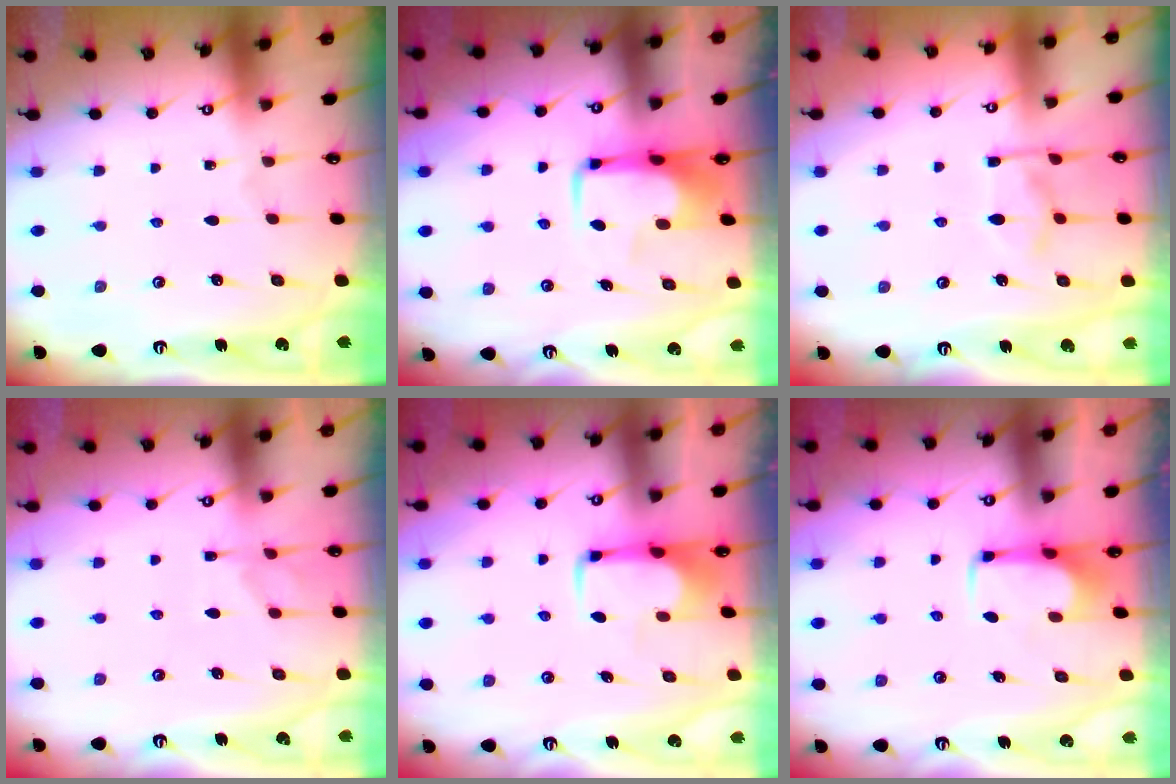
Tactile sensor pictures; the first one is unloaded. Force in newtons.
{"total": 5.4, "press": 5.3, "slide": 1.3}
{"total": 10.1, "press": 10.0, "slide": 1.1}
{"total": 1.1, "press": 0.3, "slide": 1.1}
{"total": 1.8, "press": 1.7, "slide": 0.5}
{"total": 2.0, "press": 2.0, "slide": 0.2}